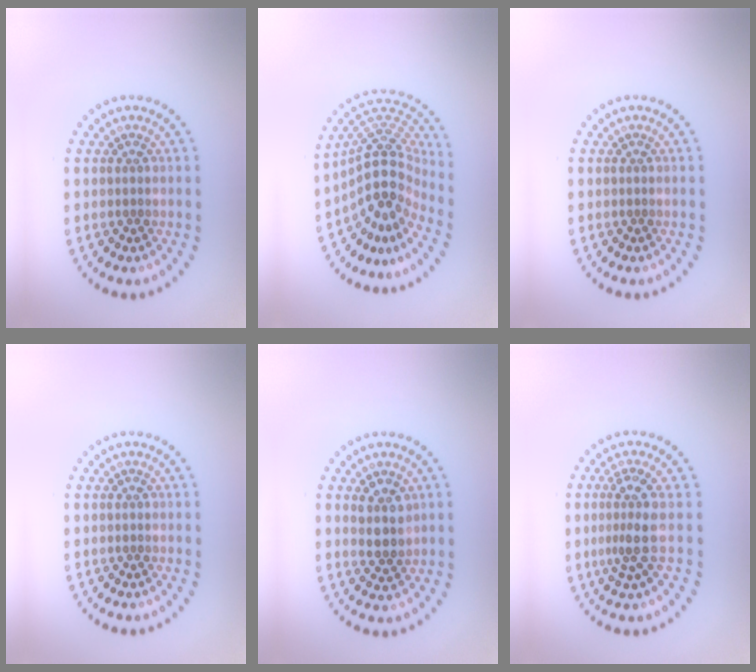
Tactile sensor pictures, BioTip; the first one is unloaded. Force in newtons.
{"total": 5.4, "press": 4.0, "slide": 3.7}
{"total": 0.0}
{"total": 0.0}
{"total": 2.7, "press": 2.4, "slide": 1.2}
{"total": 2.8, "press": 2.1, "slide": 1.9}